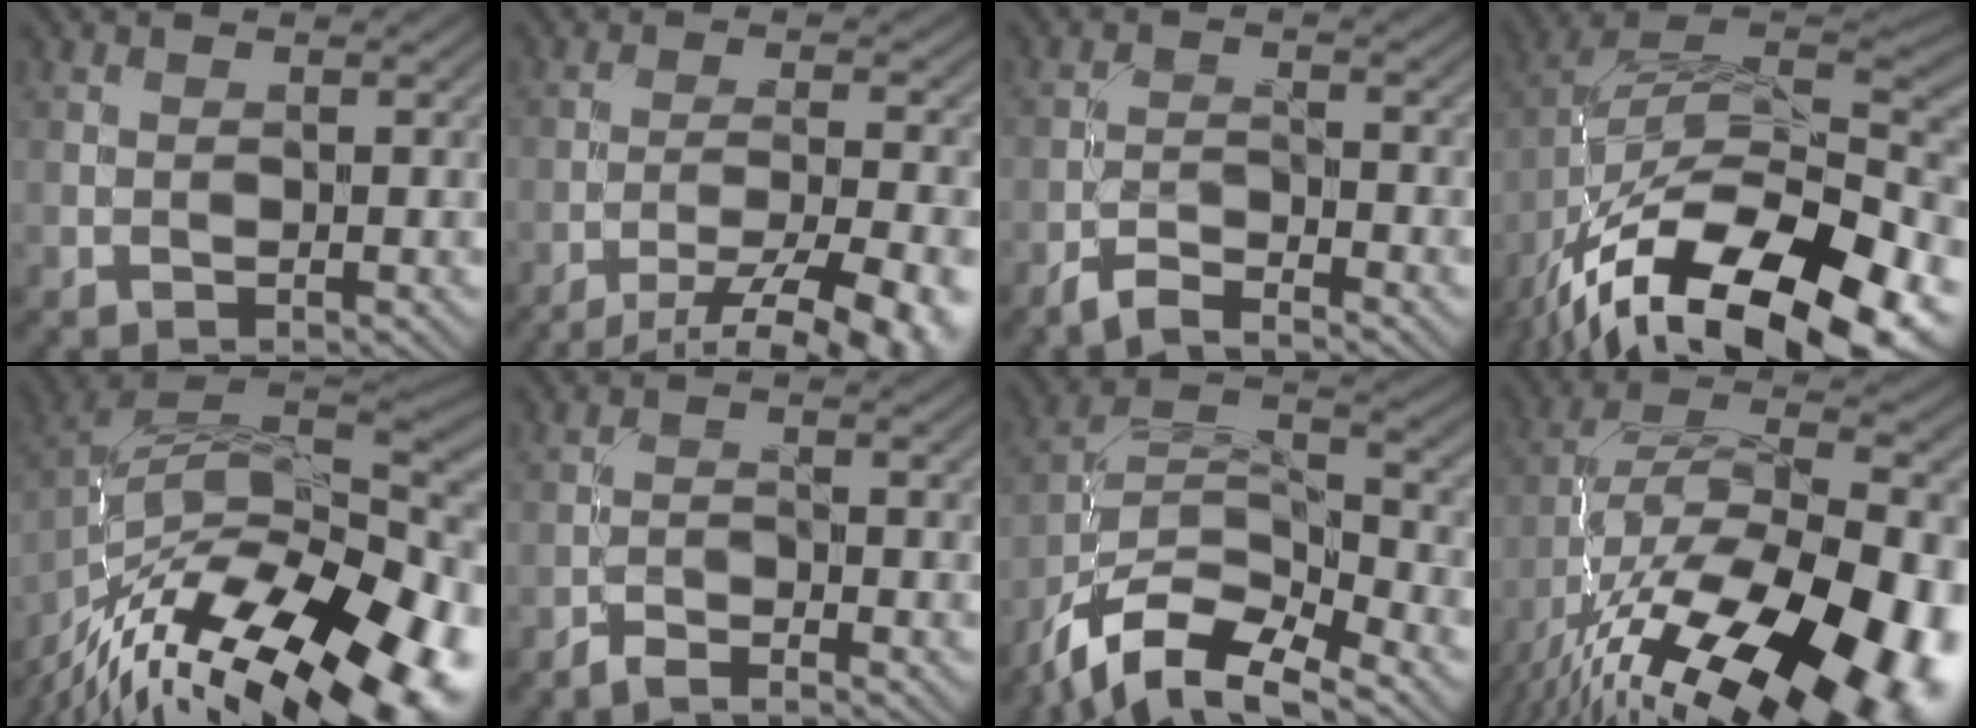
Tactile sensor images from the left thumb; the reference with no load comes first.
{"total": 13.4, "force": [-10.0, 3.5, 8.3], "torque": [-0.130, -0.016, -0.124]}
{"total": 3.4, "force": [-3.0, 0.5, 1.5], "torque": [-0.034, 0.000, -0.065]}
{"total": 19.2, "force": [-11.9, 7.9, 12.8], "torque": [-0.232, -0.007, -0.179]}
{"total": 18.1, "force": [-9.7, 7.9, 13.1], "torque": [-0.248, -0.006, -0.148]}
{"total": 2.5, "force": [-2.3, 0.2, 0.9], "torque": [-0.019, 0.001, -0.048]}
{"total": 13.1, "force": [-9.4, 4.8, 7.8], "torque": [-0.161, -0.011, -0.177]}
{"total": 20.9, "force": [-11.8, 8.5, 15.0], "torque": [-0.237, -0.032, -0.174]}